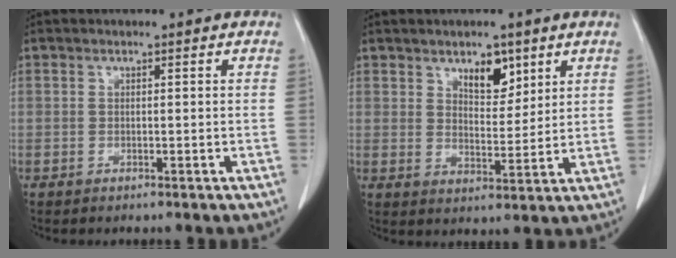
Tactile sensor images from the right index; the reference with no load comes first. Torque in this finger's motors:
{"motor_torque": [0.28, 0.26, 0.06, 0.05]}